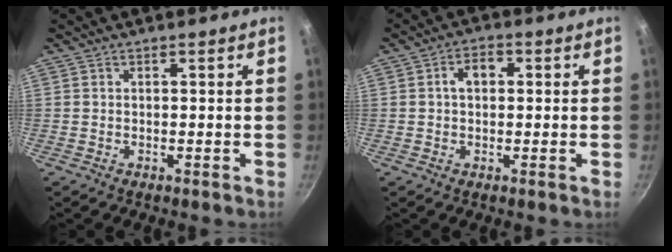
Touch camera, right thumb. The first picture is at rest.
{"total": 4.1, "force": [0.6, 2.9, 2.8], "torque": [-0.027, 0.011, 0.004]}